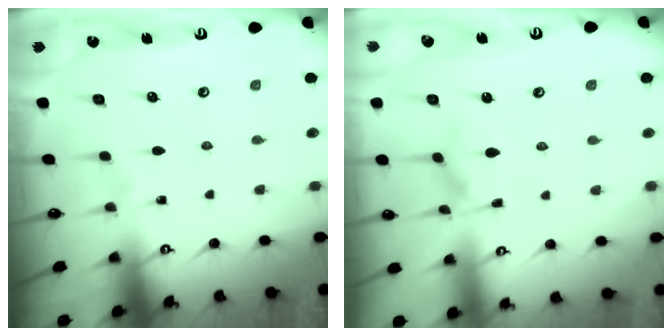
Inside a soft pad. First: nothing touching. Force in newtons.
{"total": 6.1, "press": 6.0, "slide": 0.9}